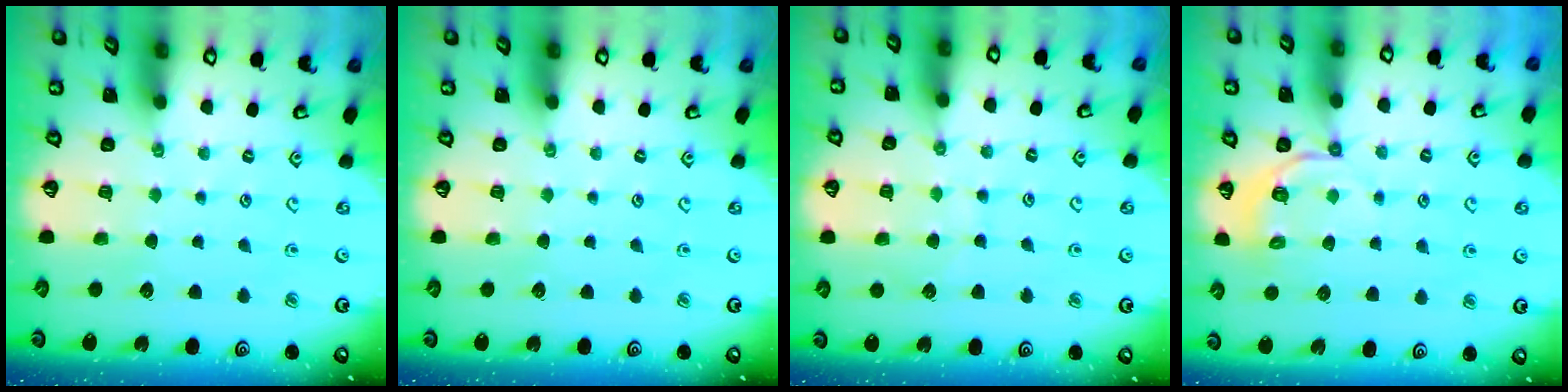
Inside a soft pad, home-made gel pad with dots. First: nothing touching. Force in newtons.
{"total": 0.0}
{"total": 6.0, "press": 6.0, "slide": 0.6}
{"total": 5.8, "press": 5.5, "slide": 1.9}